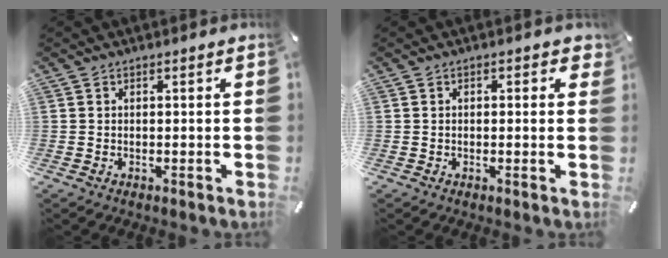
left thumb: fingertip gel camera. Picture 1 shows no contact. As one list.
[{"total": 1.3, "force": [0.0, 0.7, 1.1], "torque": [-0.013, 0.001, -0.003]}]